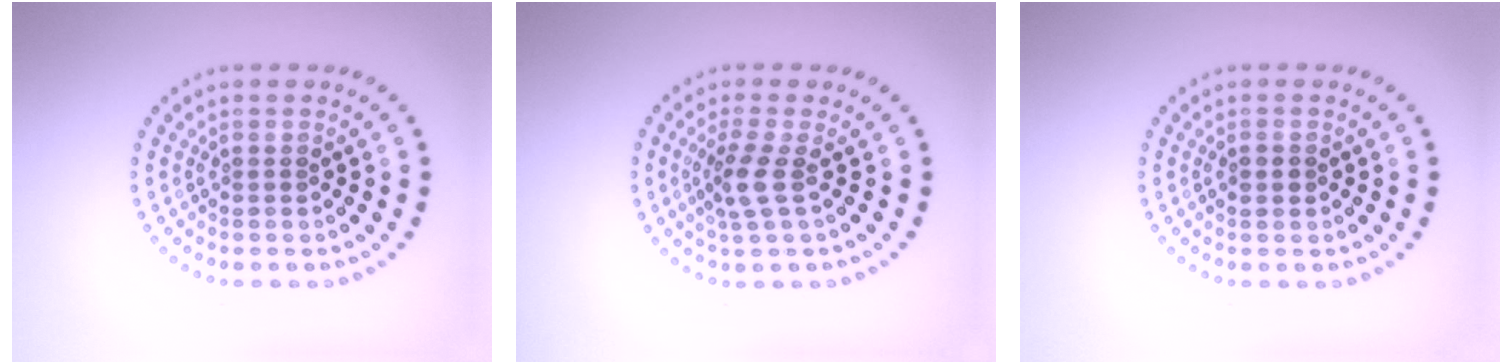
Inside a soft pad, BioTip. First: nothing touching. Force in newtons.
{"total": 2.3, "press": 1.7, "slide": 1.5}
{"total": 1.2, "press": 1.2, "slide": 0.0}